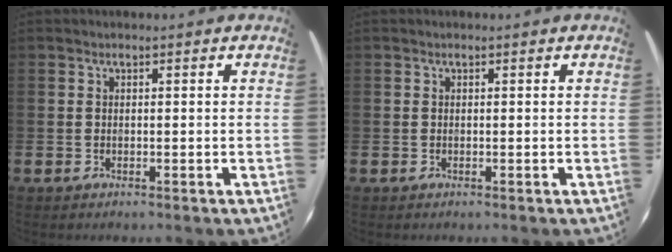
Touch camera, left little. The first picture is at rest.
{"total": 0.0}